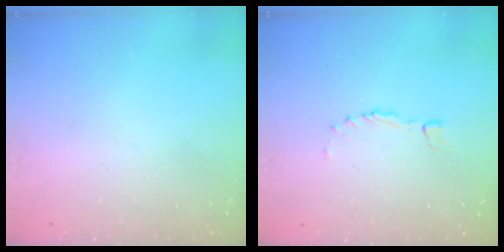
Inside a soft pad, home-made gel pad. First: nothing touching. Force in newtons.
{"total": 0.0}